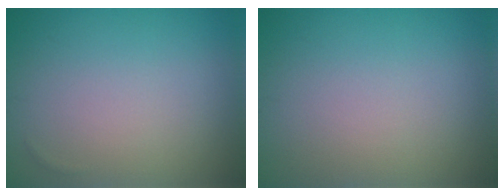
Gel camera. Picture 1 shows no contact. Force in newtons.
{"total": 0.0}